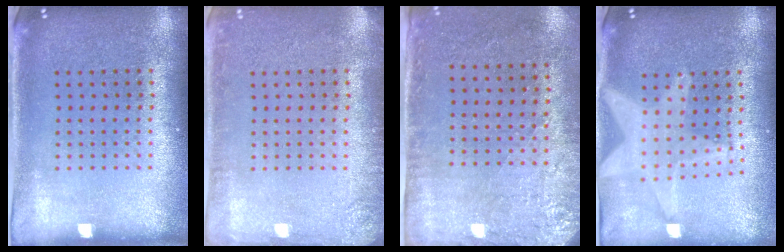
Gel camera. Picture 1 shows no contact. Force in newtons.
{"total": 1.7, "press": 1.7, "slide": 0.3}
{"total": 2.9, "press": 2.3, "slide": 1.7}
{"total": 2.1, "press": 1.7, "slide": 1.2}